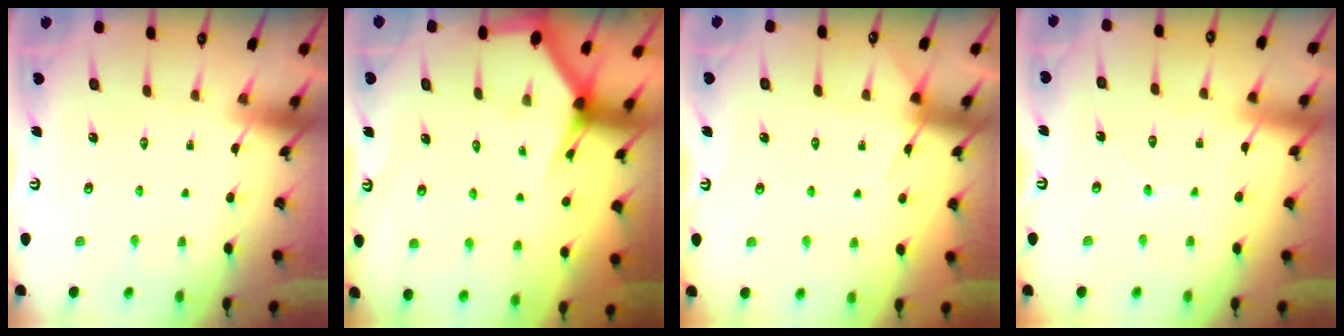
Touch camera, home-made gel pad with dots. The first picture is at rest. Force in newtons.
{"total": 3.0, "press": 3.0, "slide": 0.1}
{"total": 4.7, "press": 4.6, "slide": 0.7}
{"total": 3.4, "press": 3.4, "slide": 0.2}